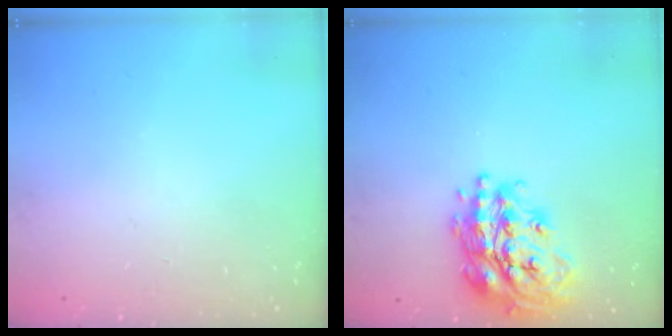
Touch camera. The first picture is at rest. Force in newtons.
{"total": 21.0, "press": 20.9, "slide": 1.5}